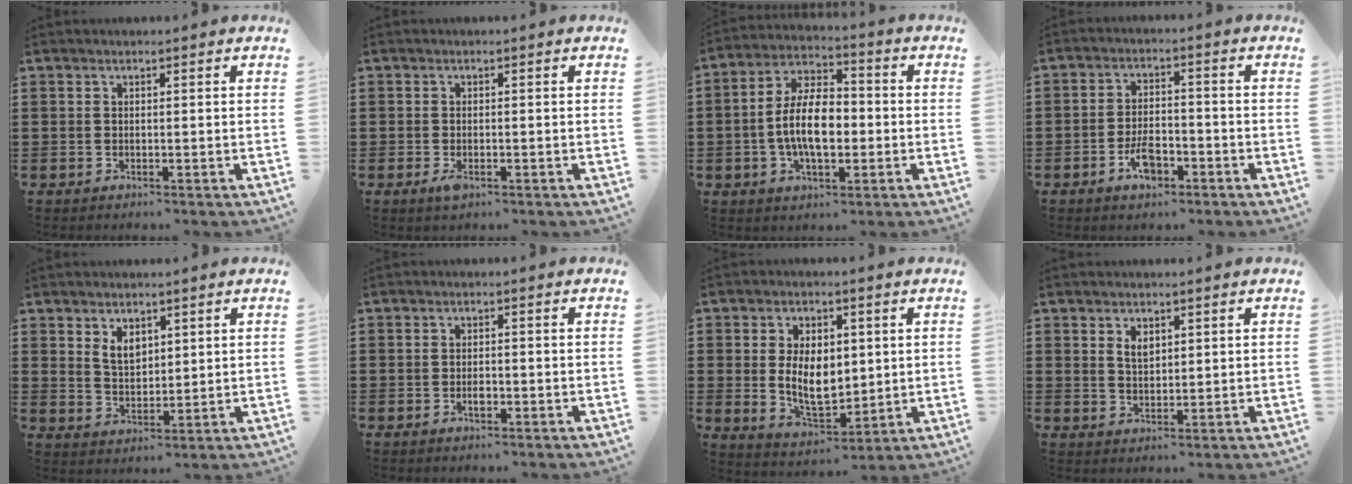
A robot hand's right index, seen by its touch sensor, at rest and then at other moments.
{"total": 1.4, "force": [-0.6, 0.6, 1.1], "torque": [-0.027, -0.004, -0.014]}
{"total": 9.6, "force": [-1.3, 4.9, 8.1], "torque": [-0.171, 0.003, -0.032]}
{"total": 5.3, "force": [-2.8, 2.5, 3.8], "torque": [-0.074, 0.005, -0.053]}
{"total": 3.8, "force": [2.2, 2.4, 2.0], "torque": [-0.048, 0.009, 0.040]}
{"total": 1.7, "force": [-0.7, 0.7, 1.4], "torque": [-0.027, 0.001, -0.013]}
{"total": 8.5, "force": [0.8, 5.1, 6.7], "torque": [-0.128, -0.003, 0.008]}
{"total": 2.4, "force": [1.4, 1.3, 1.4], "torque": [-0.031, 0.004, 0.026]}